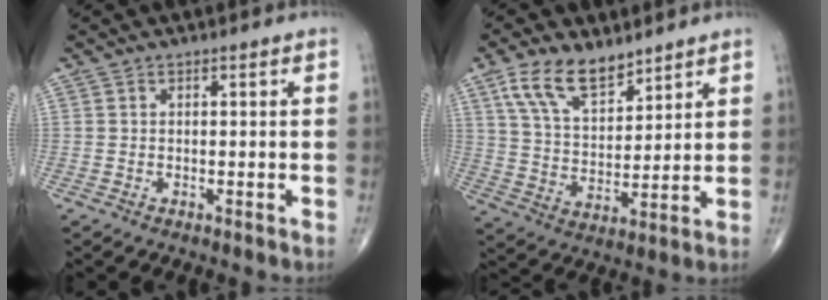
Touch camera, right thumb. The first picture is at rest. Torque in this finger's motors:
{"motor_torque": [-0.01, 0.18, 0.24, 0.21, 0.25]}